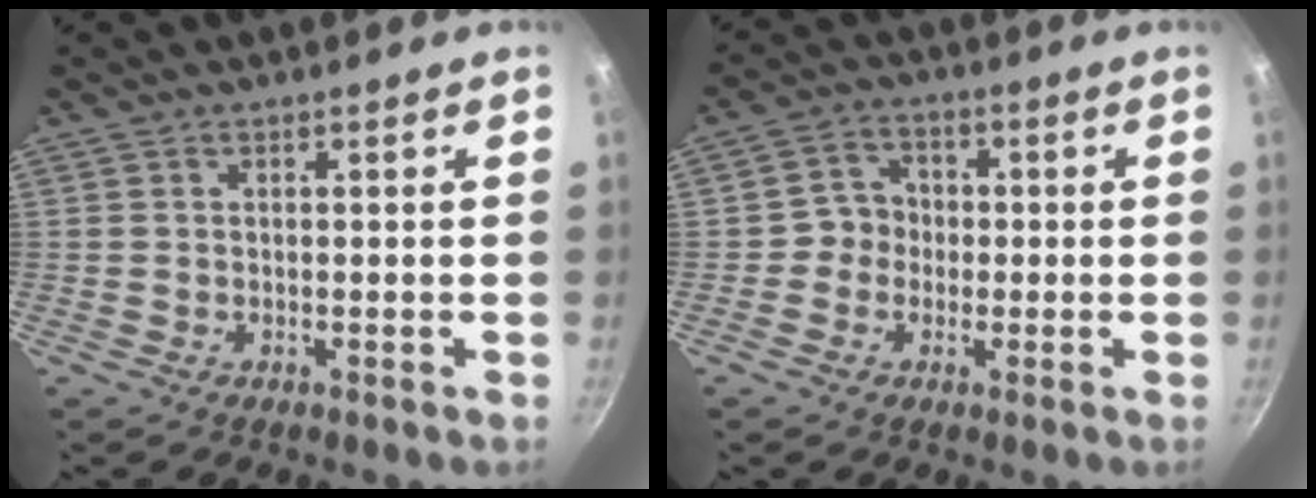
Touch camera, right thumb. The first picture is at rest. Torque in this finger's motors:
{"motor_torque": [-0.37, 0.21, 0.00, 0.18, 0.03]}